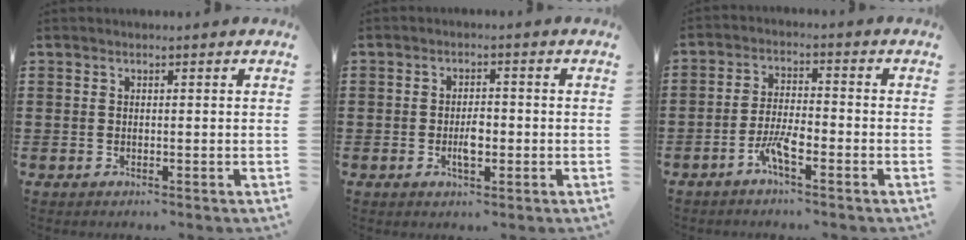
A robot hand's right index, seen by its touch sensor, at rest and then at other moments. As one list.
[{"total": 3.2, "force": [-0.9, 1.4, 2.7], "torque": [-0.057, 0.001, -0.017]}, {"total": 4.9, "force": [-3.0, 1.2, 3.7], "torque": [-0.090, 0.001, -0.064]}]